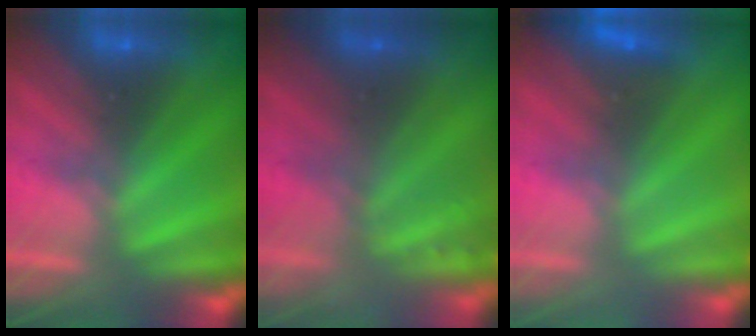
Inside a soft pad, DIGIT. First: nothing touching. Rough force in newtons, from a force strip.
{"total": 2.2}
{"total": 2.3}